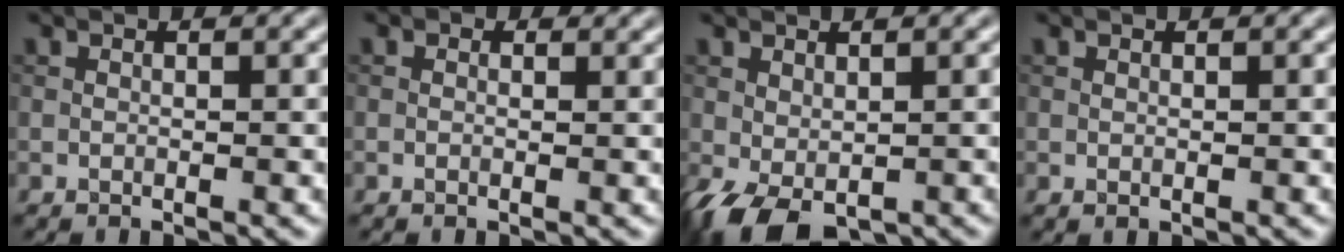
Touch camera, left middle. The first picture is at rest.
{"total": 1.0, "force": [0.5, 0.7, 0.5], "torque": [-0.009, -0.005, -0.002]}
{"total": 4.3, "force": [-1.6, 2.5, 3.1], "torque": [-0.065, -0.008, -0.019]}
{"total": 0.0}